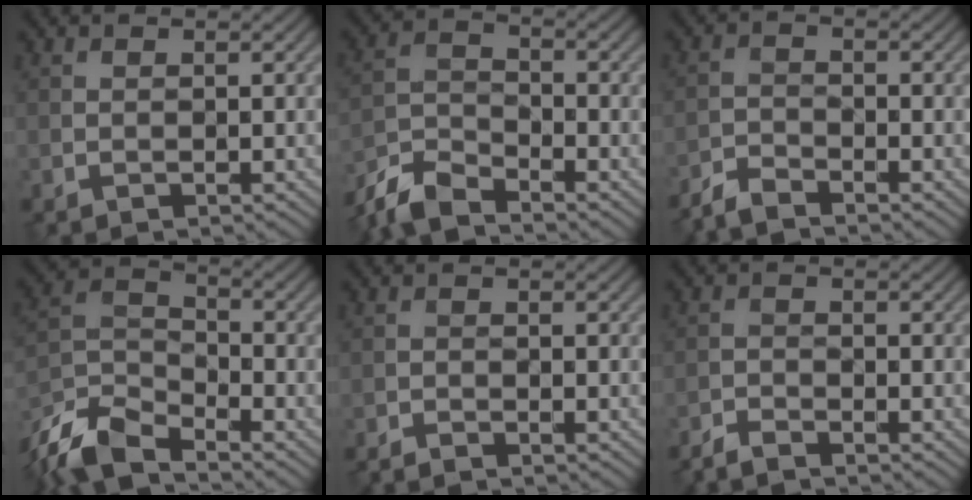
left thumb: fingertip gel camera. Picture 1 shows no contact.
{"total": 6.3, "force": [-5.5, 1.6, 2.6], "torque": [-0.061, -0.010, -0.128]}
{"total": 3.3, "force": [-3.1, 0.4, 1.1], "torque": [-0.024, -0.005, -0.070]}
{"total": 10.0, "force": [-8.1, 3.0, 5.0], "torque": [-0.109, -0.010, -0.179]}
{"total": 1.3, "force": [-1.3, 0.0, 0.4], "torque": [-0.010, -0.002, -0.027]}
{"total": 2.4, "force": [-2.3, 0.2, 0.8], "torque": [-0.021, -0.003, -0.050]}